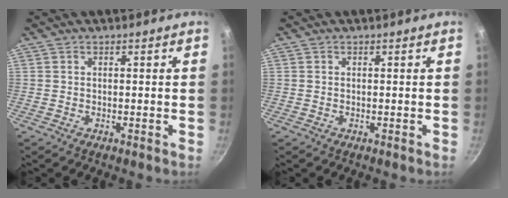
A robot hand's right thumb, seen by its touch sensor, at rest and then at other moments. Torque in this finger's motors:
{"motor_torque": [0.00, 0.25, 0.15, -0.29, -0.02]}